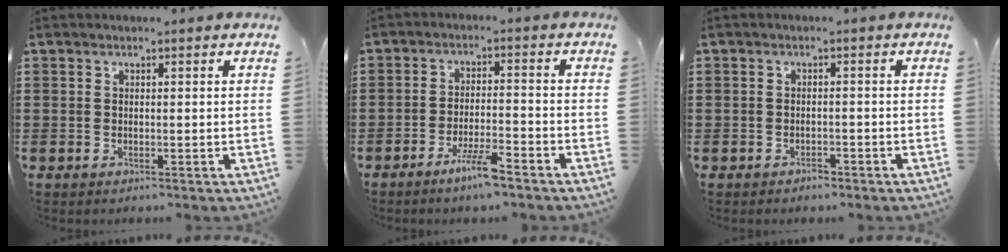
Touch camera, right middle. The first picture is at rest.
{"total": 5.0, "force": [-3.7, 0.5, 3.3], "torque": [-0.066, -0.001, -0.068]}
{"total": 1.2, "force": [-1.2, 0.4, 0.1], "torque": [-0.005, 0.002, -0.027]}